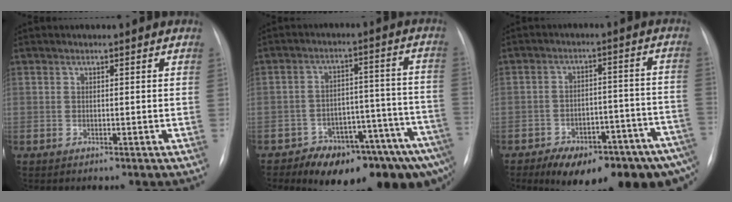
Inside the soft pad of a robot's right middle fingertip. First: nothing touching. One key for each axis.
{"total": 16.9, "fx": -12.0, "fy": 5.3, "fz": 10.6, "tx": -0.060, "ty": 0.054, "tz": -0.157}
{"total": 19.1, "fx": -13.1, "fy": 6.2, "fz": 12.5, "tx": -0.129, "ty": 0.033, "tz": -0.178}